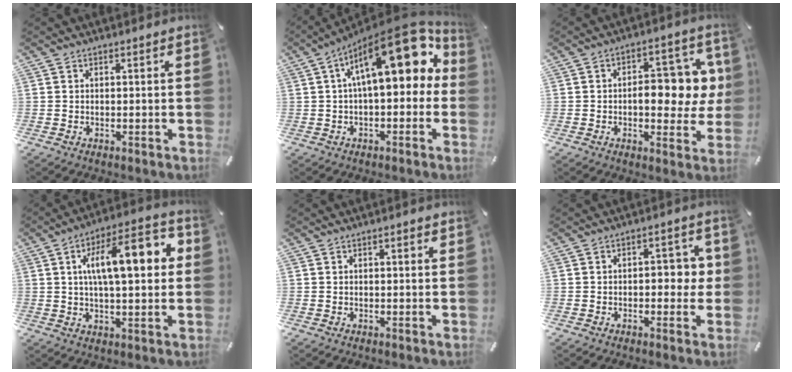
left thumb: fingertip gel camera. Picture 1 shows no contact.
{"total": 19.7, "force": [7.3, 8.2, 16.3], "torque": [-0.247, -0.047, 0.118]}
{"total": 11.8, "force": [0.7, 6.7, 9.7], "torque": [-0.122, -0.001, 0.010]}
{"total": 16.7, "force": [4.1, 6.2, 14.9], "torque": [-0.234, 0.002, 0.059]}
{"total": 1.2, "force": [0.3, 0.4, 1.1], "torque": [-0.021, 0.003, 0.003]}
{"total": 6.1, "force": [0.0, 3.5, 4.9], "torque": [-0.059, 0.001, -0.010]}